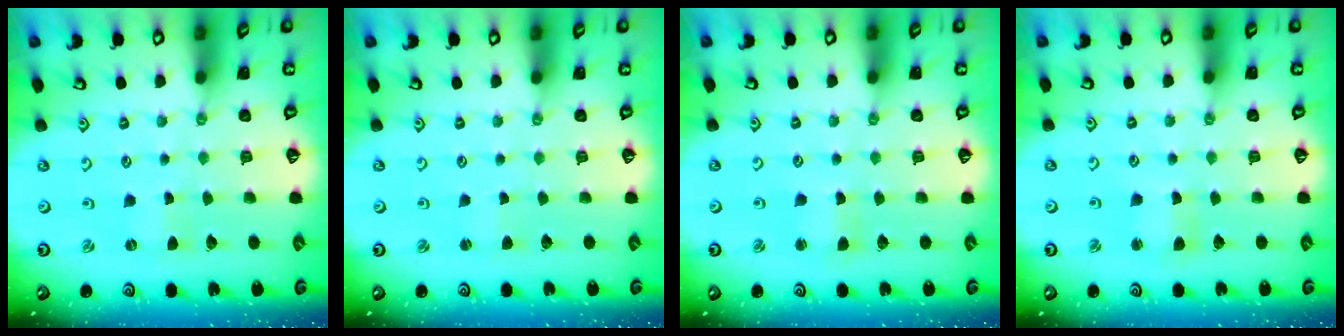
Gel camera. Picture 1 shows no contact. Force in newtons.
{"total": 1.6, "press": 1.6, "slide": 0.1}
{"total": 2.2, "press": 2.2, "slide": 0.3}
{"total": 2.7, "press": 2.7, "slide": 0.2}